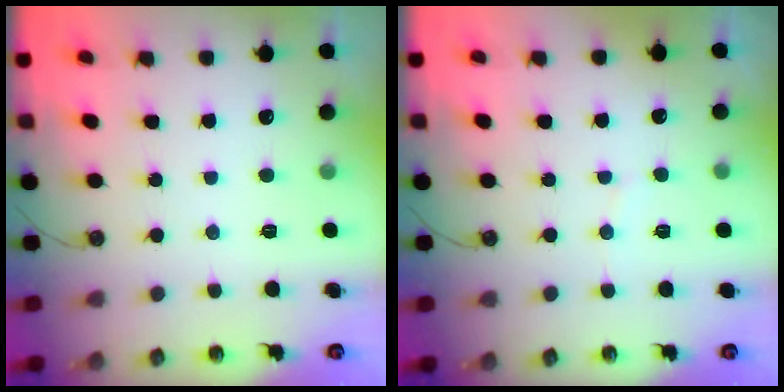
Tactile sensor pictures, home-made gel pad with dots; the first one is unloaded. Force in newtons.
{"total": 2.1, "press": 2.1, "slide": 0.2}